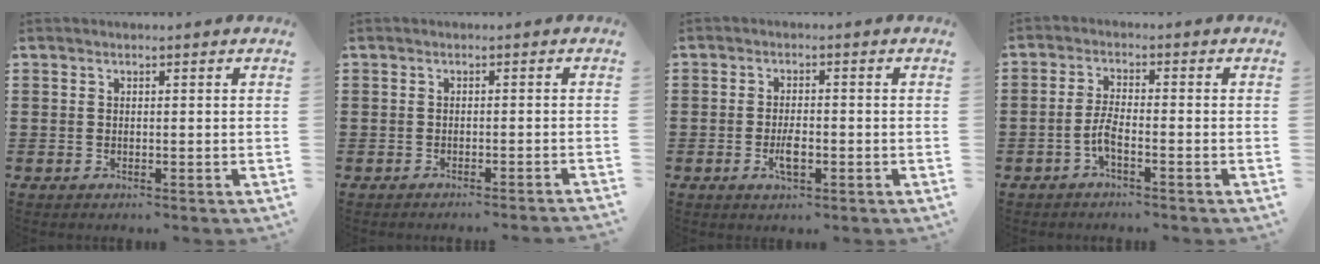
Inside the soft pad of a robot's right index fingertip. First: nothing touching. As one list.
[{"total": 1.4, "force": [-1.3, -0.4, 0.2], "torque": [-0.004, 0.000, -0.025]}, {"total": 3.4, "force": [-1.0, 1.3, 2.9], "torque": [-0.057, 0.002, -0.019]}, {"total": 3.6, "force": [-1.9, 0.7, 3.0], "torque": [-0.074, -0.002, -0.043]}]